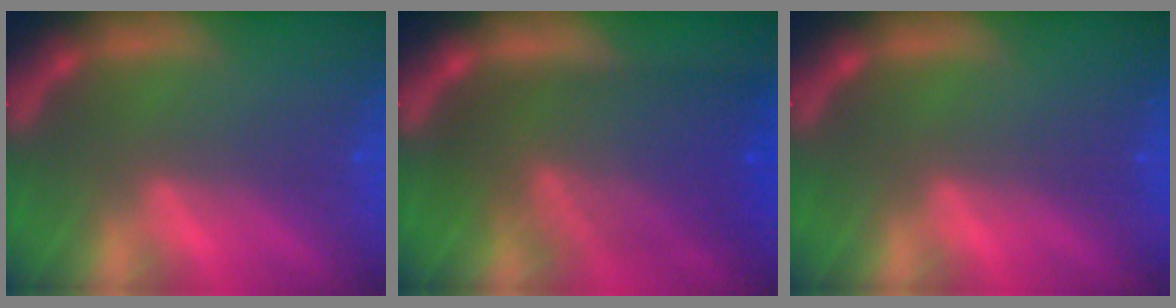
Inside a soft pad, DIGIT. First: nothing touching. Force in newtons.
{"total": 9.5}
{"total": 0.0}